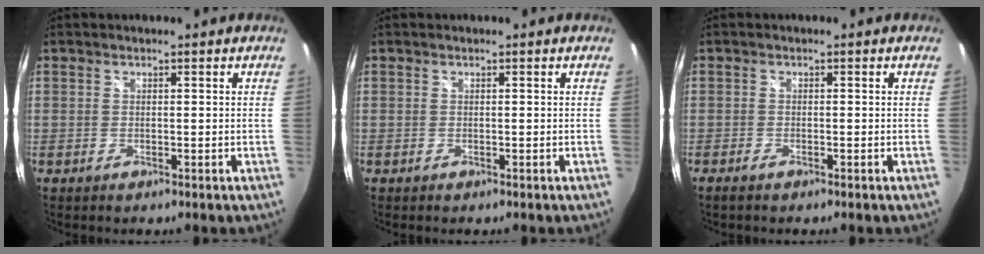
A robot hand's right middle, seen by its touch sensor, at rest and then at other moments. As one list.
[{"total": 0.0}, {"total": 1.3, "force": [-1.0, 0.3, 0.8], "torque": [-0.017, -0.004, -0.021]}]